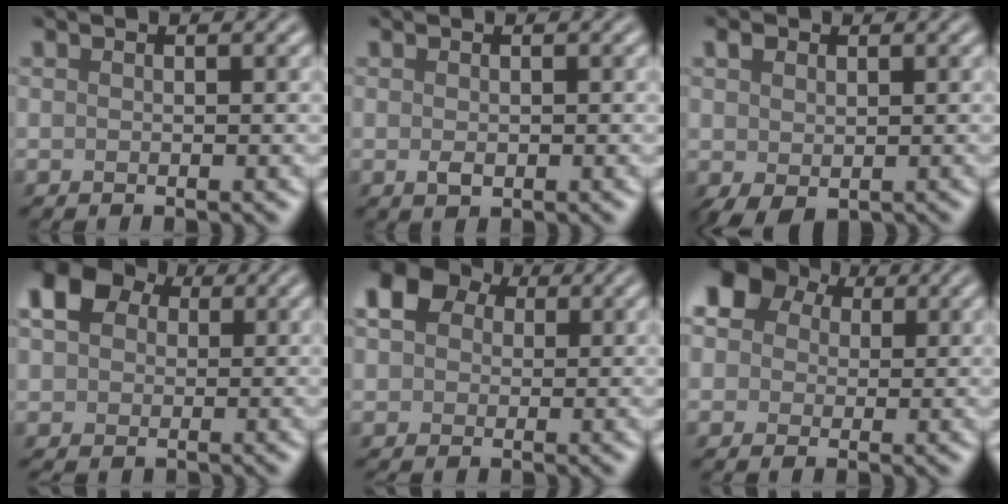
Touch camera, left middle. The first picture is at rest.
{"total": 1.1, "force": [-0.2, 0.7, 0.8], "torque": [-0.016, -0.002, -0.003]}
{"total": 2.8, "force": [-0.1, 2.2, 1.8], "torque": [-0.036, -0.002, 0.002]}
{"total": 8.9, "force": [2.9, 6.9, 4.8], "torque": [-0.079, 0.029, 0.021]}
{"total": 7.8, "force": [2.7, 6.0, 4.2], "torque": [-0.068, 0.029, 0.006]}
{"total": 7.2, "force": [2.6, 5.9, 3.4], "torque": [-0.064, 0.031, 0.009]}